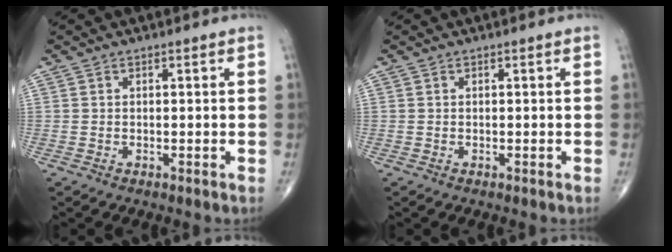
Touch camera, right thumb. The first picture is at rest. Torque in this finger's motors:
{"motor_torque": [-0.04, -0.04, 0.00, 0.00, 0.00]}